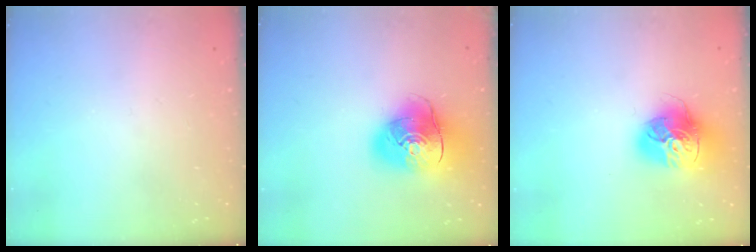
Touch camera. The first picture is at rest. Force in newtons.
{"total": 14.8, "press": 14.7, "slide": 2.1}
{"total": 17.5, "press": 17.3, "slide": 2.0}